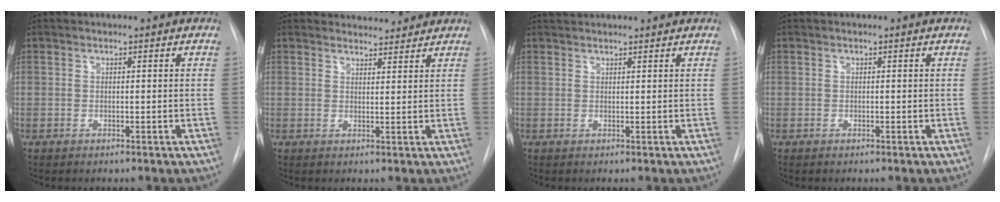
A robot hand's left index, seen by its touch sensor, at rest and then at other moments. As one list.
[{"total": 4.3, "force": [4.1, 1.2, 0.2], "torque": [0.000, 0.007, 0.053]}, {"total": 4.0, "force": [3.8, 0.6, 1.1], "torque": [-0.014, 0.038, 0.056]}, {"total": 0.0}]